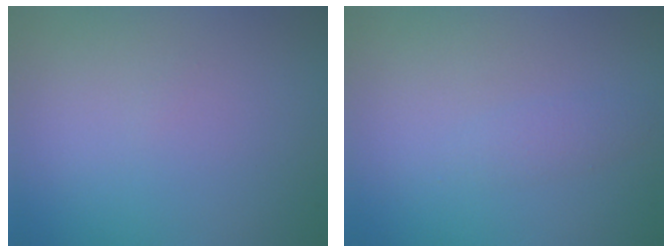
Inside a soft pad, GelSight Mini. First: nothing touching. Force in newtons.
{"total": 0.9, "press": 0.9, "slide": 0.0}